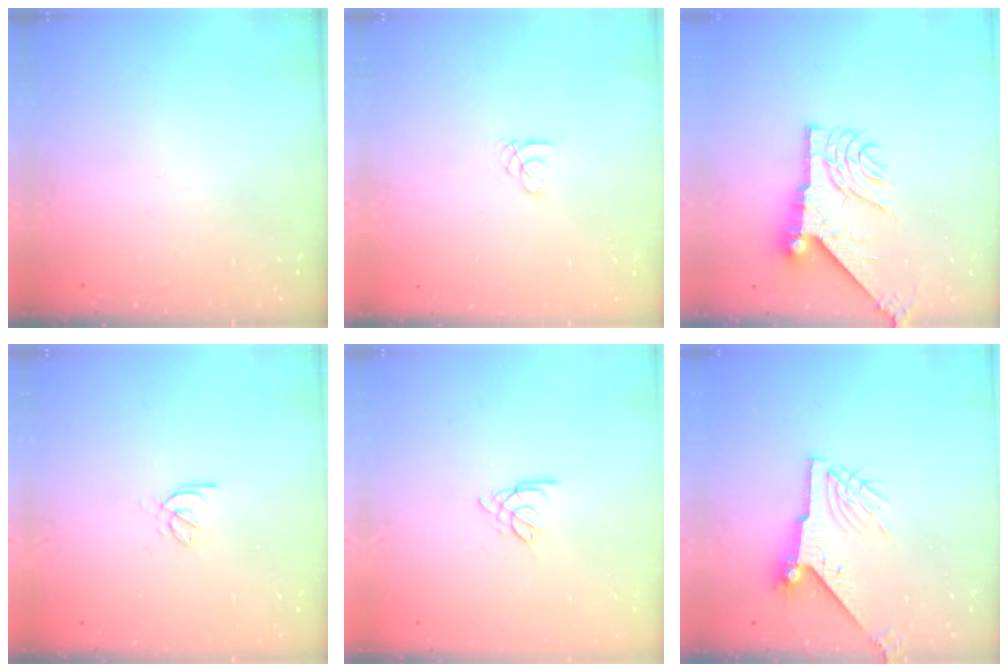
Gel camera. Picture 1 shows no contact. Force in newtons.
{"total": 1.0, "press": 1.0, "slide": 0.1}
{"total": 12.1, "press": 12.0, "slide": 1.6}
{"total": 2.9, "press": 2.8, "slide": 0.8}
{"total": 2.2, "press": 2.2, "slide": 0.5}
{"total": 8.4, "press": 8.4, "slide": 0.6}